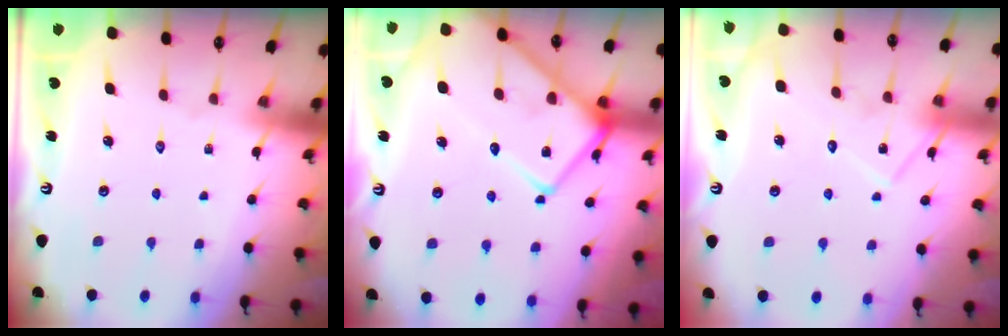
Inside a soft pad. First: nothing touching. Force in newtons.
{"total": 17.8, "press": 17.7, "slide": 1.6}
{"total": 12.3, "press": 12.3, "slide": 0.7}